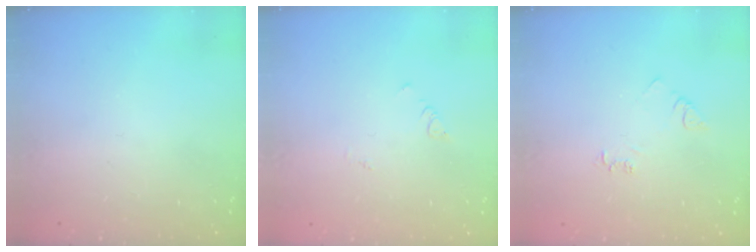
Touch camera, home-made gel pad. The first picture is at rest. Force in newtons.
{"total": 1.9, "press": 1.9, "slide": 0.4}
{"total": 3.9, "press": 3.9, "slide": 0.5}